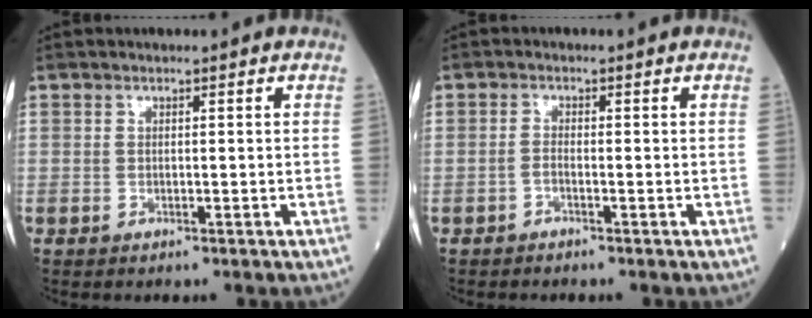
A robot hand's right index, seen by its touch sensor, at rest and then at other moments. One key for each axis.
{"total": 1.0, "fx": -0.7, "fy": 0.1, "fz": 0.7, "tx": -0.017, "ty": 0.000, "tz": -0.015}